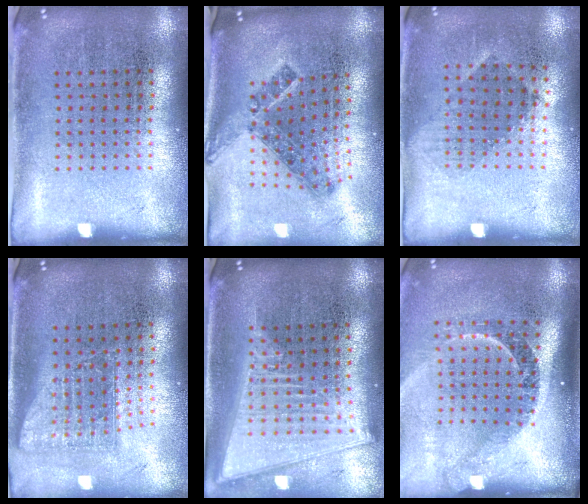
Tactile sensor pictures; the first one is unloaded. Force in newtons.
{"total": 1.4, "press": 1.0, "slide": 0.9}
{"total": 1.0, "press": 0.8, "slide": 0.6}
{"total": 1.6, "press": 1.3, "slide": 1.0}
{"total": 2.2, "press": 1.8, "slide": 1.2}
{"total": 2.3, "press": 1.6, "slide": 1.6}